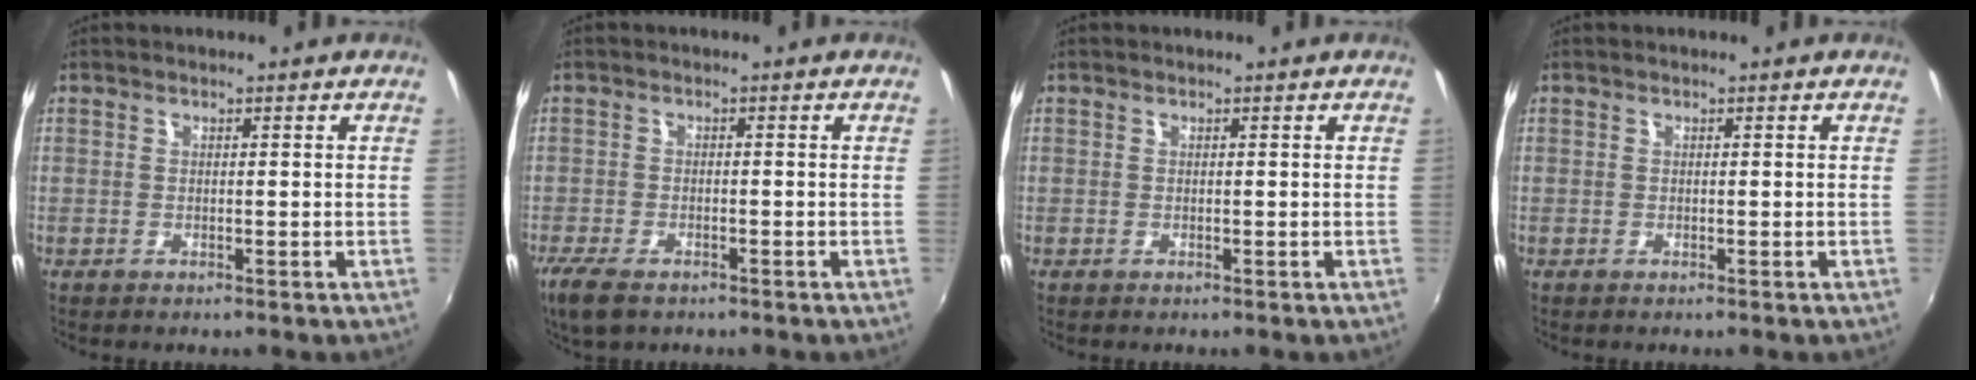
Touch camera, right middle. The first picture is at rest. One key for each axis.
{"total": 6.0, "fx": -4.3, "fy": 2.5, "fz": 3.4, "tx": -0.087, "ty": -0.021, "tz": -0.080}
{"total": 0.0}
{"total": 0.0}